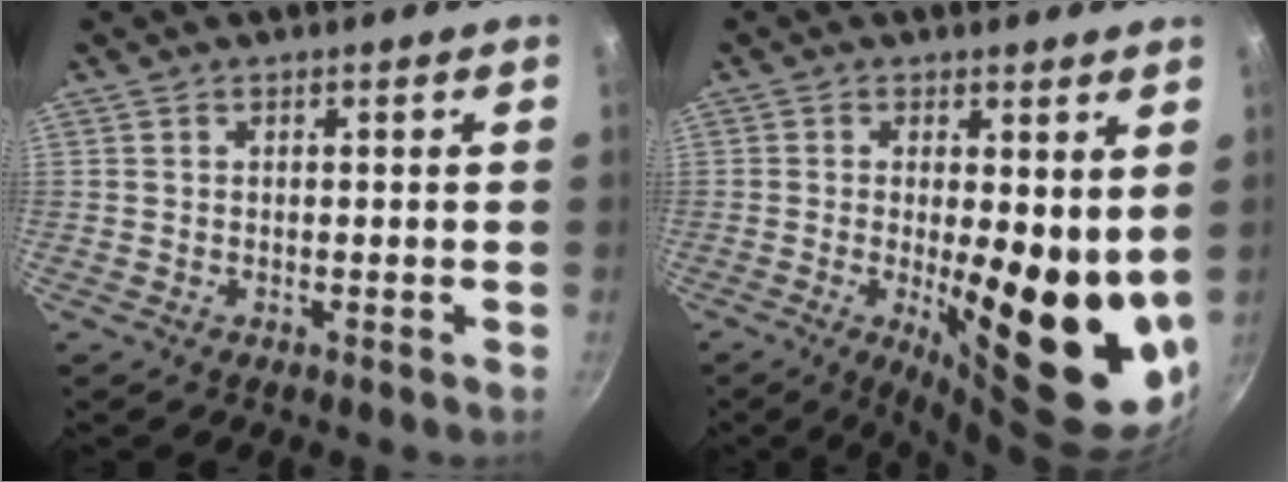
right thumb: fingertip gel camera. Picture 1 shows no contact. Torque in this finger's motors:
{"motor_torque": [2.53, 2.48, 1.70, -0.16, 0.18]}